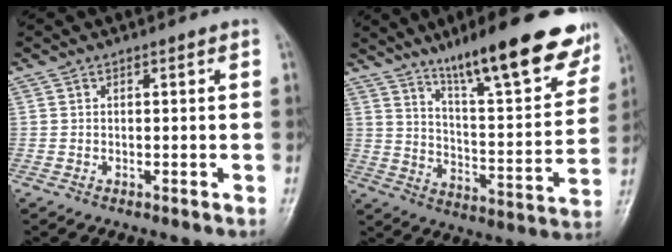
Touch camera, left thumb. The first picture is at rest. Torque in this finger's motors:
{"motor_torque": [0.78, 0.72, 1.41, -1.36, 0.14]}